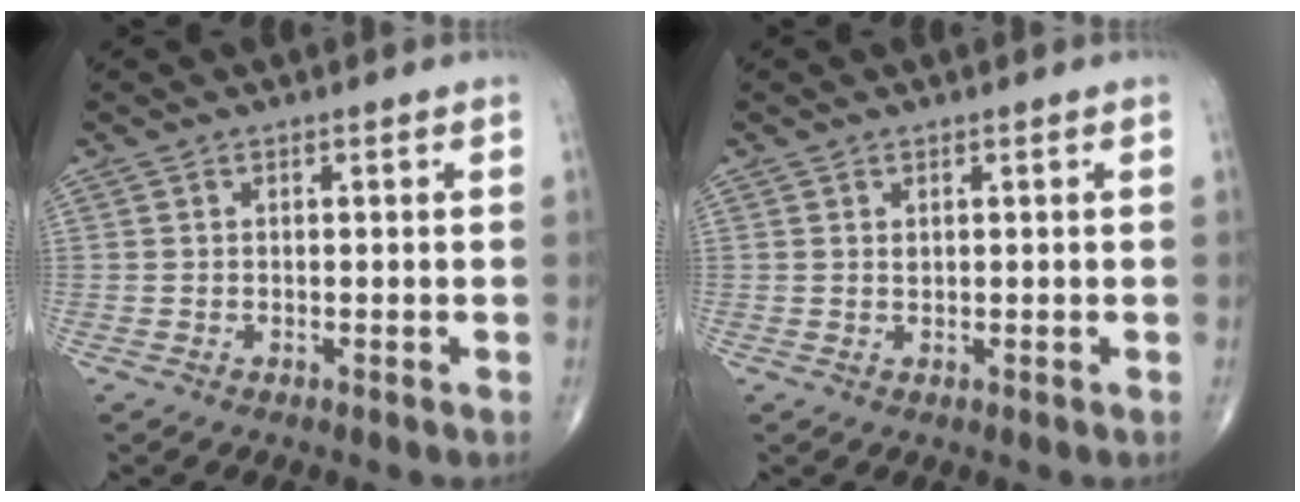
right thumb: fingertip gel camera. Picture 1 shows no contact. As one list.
[{"total": 0.6, "force": [0.3, 0.4, 0.4], "torque": [-0.005, -0.002, 0.007]}]